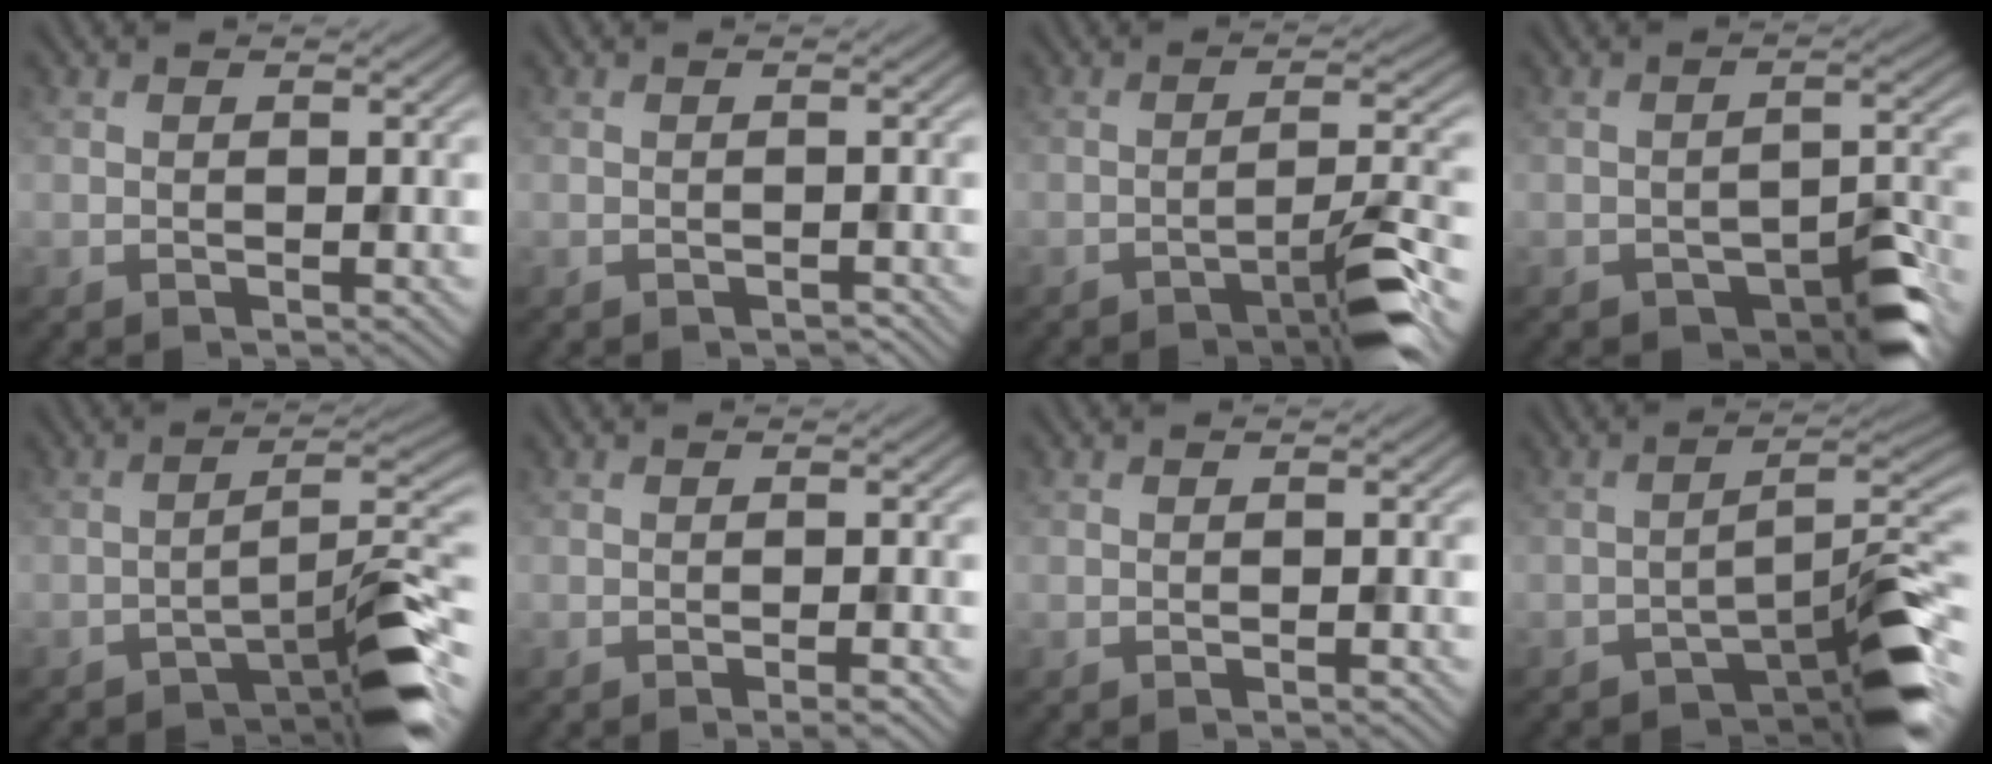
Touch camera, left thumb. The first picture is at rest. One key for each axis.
{"total": 0.7, "fx": -0.6, "fy": 0.2, "fz": 0.3, "tx": -0.002, "ty": -0.003, "tz": -0.008}
{"total": 5.1, "fx": -3.3, "fy": 0.5, "fz": 3.9, "tx": -0.056, "ty": 0.014, "tz": -0.061}
{"total": 6.3, "fx": -3.7, "fy": 2.8, "fz": 4.3, "tx": -0.053, "ty": 0.002, "tz": -0.052}
{"total": 8.5, "fx": -6.0, "fy": 1.3, "fz": 5.9, "tx": -0.077, "ty": 0.022, "tz": -0.099}
{"total": 1.6, "fx": -0.8, "fy": 0.1, "fz": 1.4, "tx": -0.018, "ty": 0.004, "tz": -0.017}
{"total": 0.5, "fx": -0.4, "fy": 0.0, "fz": 0.4, "tx": -0.004, "ty": 0.001, "tz": -0.006}
{"total": 9.3, "fx": -6.4, "fy": 2.0, "fz": 6.4, "tx": -0.085, "ty": 0.015, "tz": -0.105}